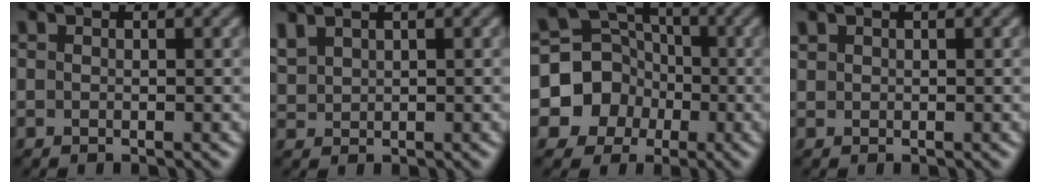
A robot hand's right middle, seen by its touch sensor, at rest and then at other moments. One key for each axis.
{"total": 1.7, "fx": 1.4, "fy": 0.7, "fz": 0.7, "tx": -0.023, "ty": 0.007, "tz": 0.036}
{"total": 5.8, "fx": -1.9, "fy": 5.3, "fz": 1.2, "tx": 0.003, "ty": 0.002, "tz": -0.059}
{"total": 0.6, "fx": 0.5, "fy": 0.3, "fz": 0.0, "tx": -0.006, "ty": -0.002, "tz": 0.012}